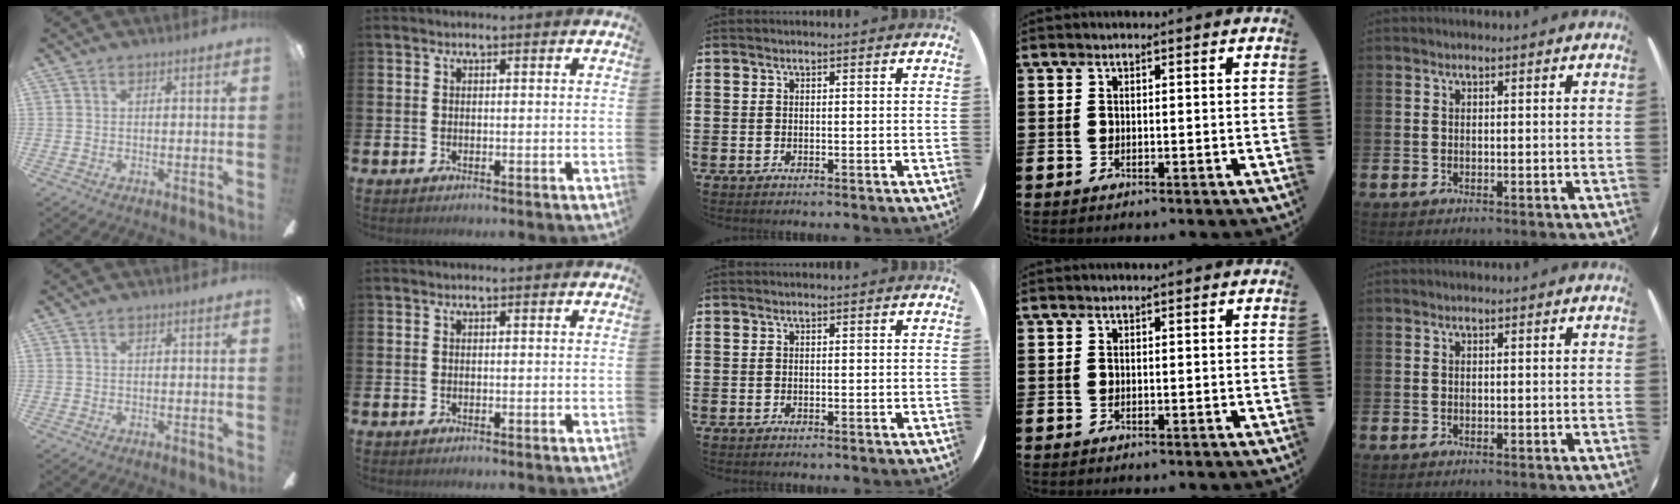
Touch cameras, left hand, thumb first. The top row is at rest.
{}